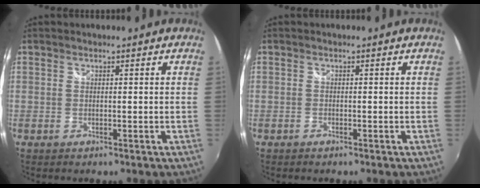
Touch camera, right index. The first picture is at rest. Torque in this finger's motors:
{"motor_torque": [0.07, -0.07, 0.04, 0.01]}